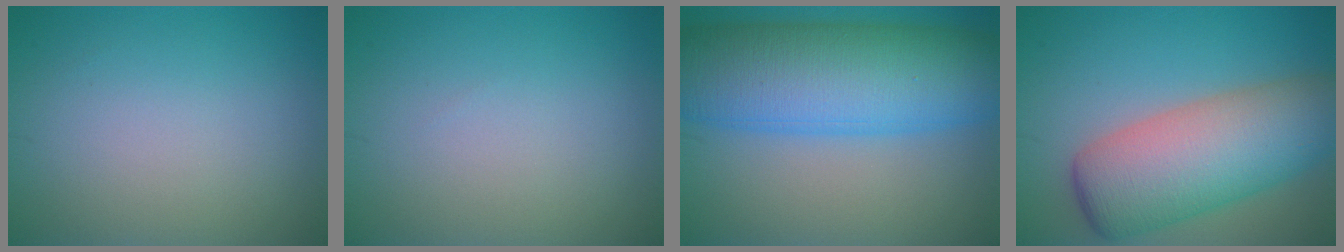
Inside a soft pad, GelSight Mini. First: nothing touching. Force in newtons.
{"total": 0.0}
{"total": 13.3, "press": 13.3, "slide": 0.5}
{"total": 10.0, "press": 10.0, "slide": 0.3}